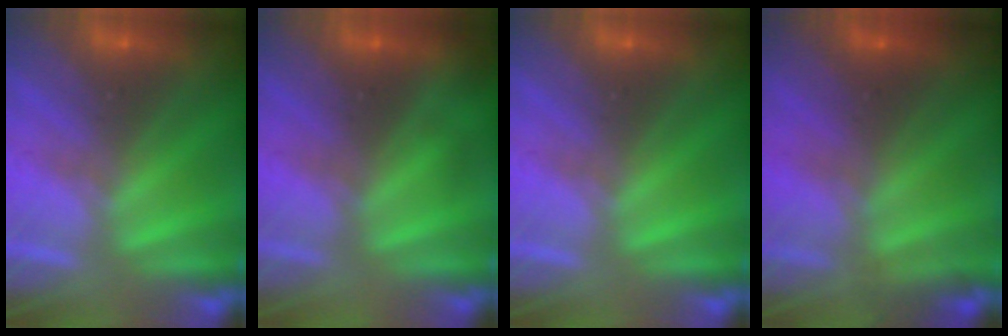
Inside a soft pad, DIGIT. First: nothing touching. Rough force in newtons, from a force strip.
{"total": 1.9}
{"total": 0.0}
{"total": 4.5}